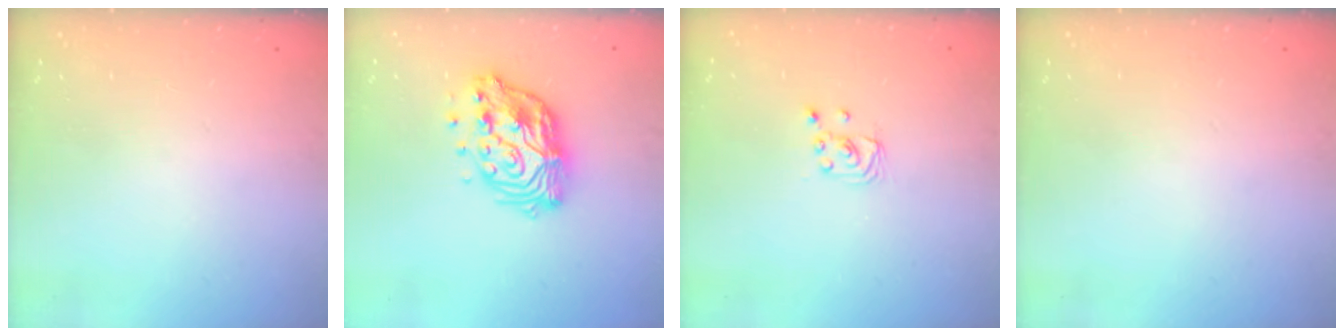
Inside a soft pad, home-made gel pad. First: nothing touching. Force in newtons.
{"total": 14.1, "press": 14.1, "slide": 1.1}
{"total": 2.0, "press": 2.0, "slide": 0.2}
{"total": 0.0}